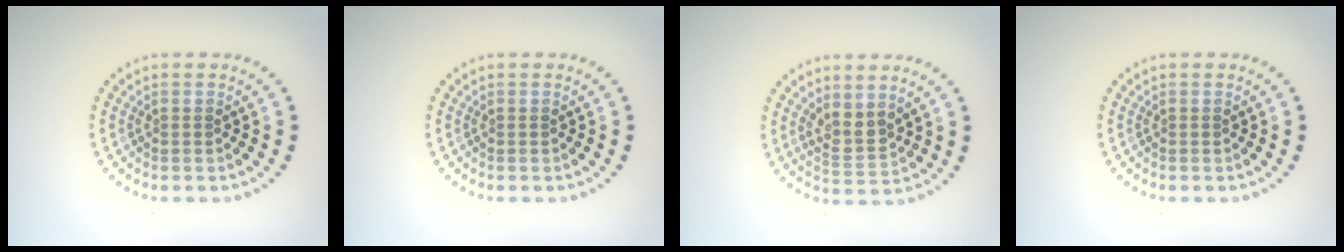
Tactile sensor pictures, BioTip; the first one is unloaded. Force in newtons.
{"total": 0.0}
{"total": 2.4, "press": 2.0, "slide": 1.3}
{"total": 0.0}